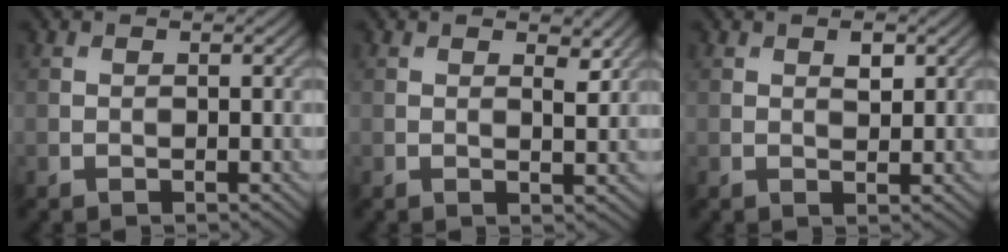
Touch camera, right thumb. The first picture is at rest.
{"total": 1.9, "force": [1.2, 0.5, 1.4], "torque": [-0.024, -0.007, 0.022]}
{"total": 1.8, "force": [0.9, 0.9, 1.4], "torque": [-0.022, -0.004, 0.017]}